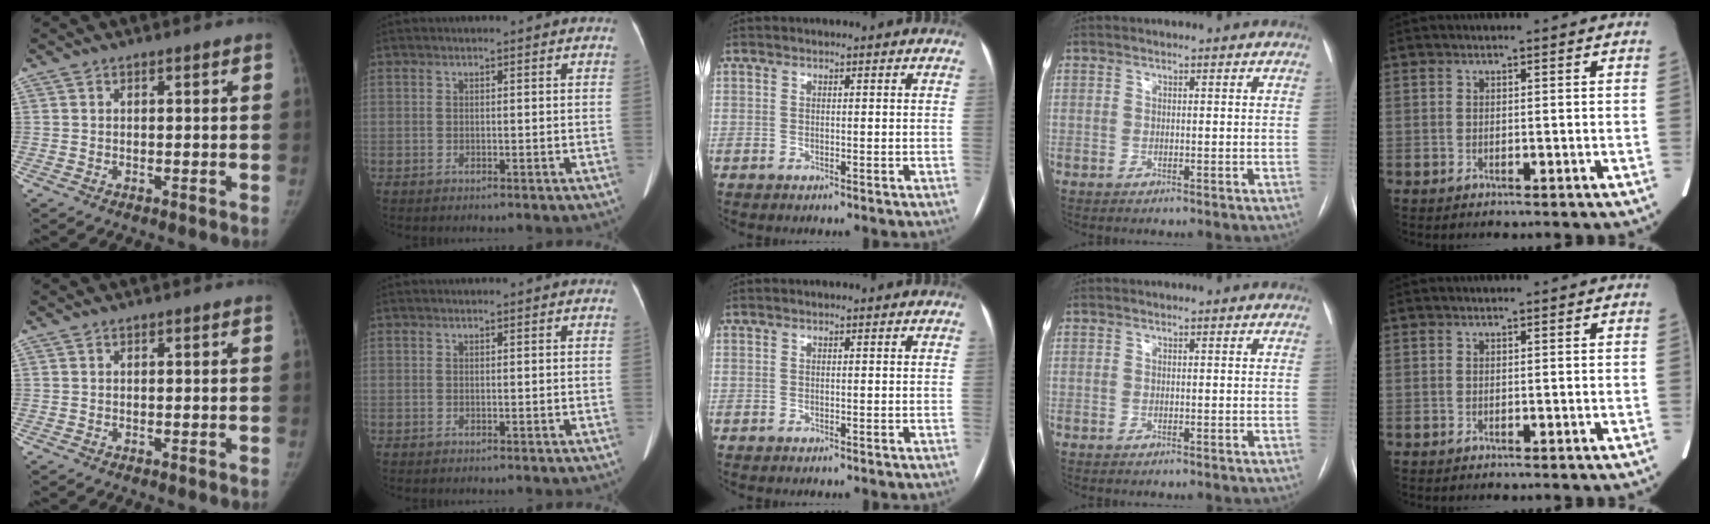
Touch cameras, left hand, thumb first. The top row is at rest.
{}